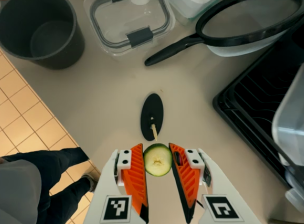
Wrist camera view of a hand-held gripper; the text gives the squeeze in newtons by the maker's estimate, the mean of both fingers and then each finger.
{"total": 7.8, "left": 7.5, "right": 8.1}